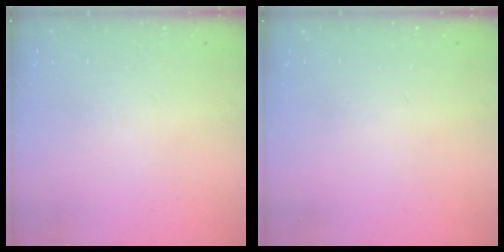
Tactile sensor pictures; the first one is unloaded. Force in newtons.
{"total": 0.0}